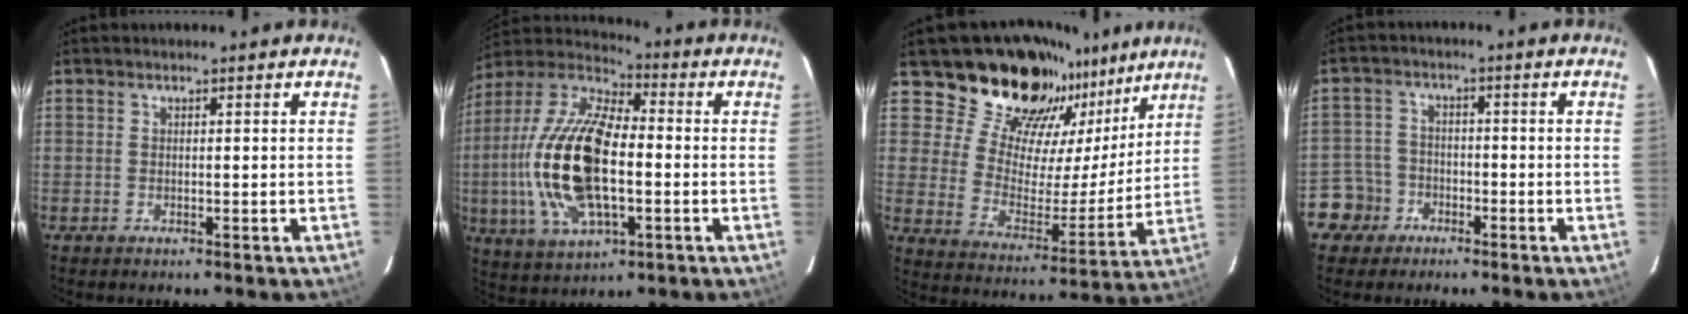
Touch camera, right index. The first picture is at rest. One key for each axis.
{"total": 21.8, "fx": -2.5, "fy": 10.1, "fz": 19.2, "tx": -0.403, "ty": 0.001, "tz": -0.048}
{"total": 21.1, "fx": 15.6, "fy": 11.6, "fz": 8.1, "tx": -0.136, "ty": 0.000, "tz": 0.263}
{"total": 5.6, "fx": -3.1, "fy": 4.7, "fz": 0.0, "tx": -0.010, "ty": 0.025, "tz": -0.062}